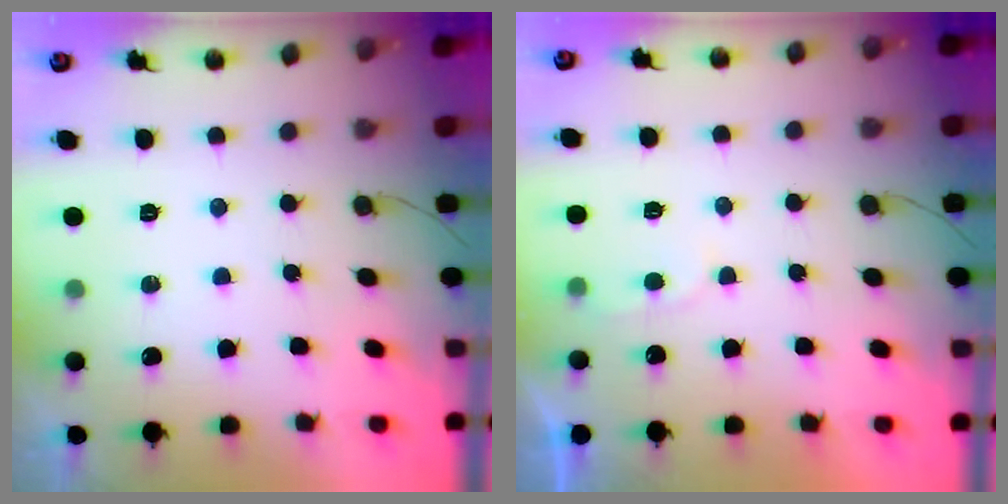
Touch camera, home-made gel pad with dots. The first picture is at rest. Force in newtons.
{"total": 2.5, "press": 2.5, "slide": 0.3}